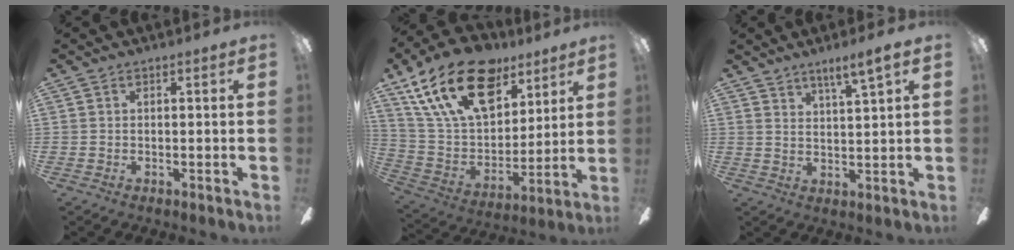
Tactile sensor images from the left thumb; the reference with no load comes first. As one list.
[{"total": 24.5, "force": [13.7, 13.9, 14.8], "torque": [-0.263, -0.068, 0.242]}, {"total": 4.5, "force": [3.8, 0.0, 2.4], "torque": [-0.039, -0.024, 0.063]}]